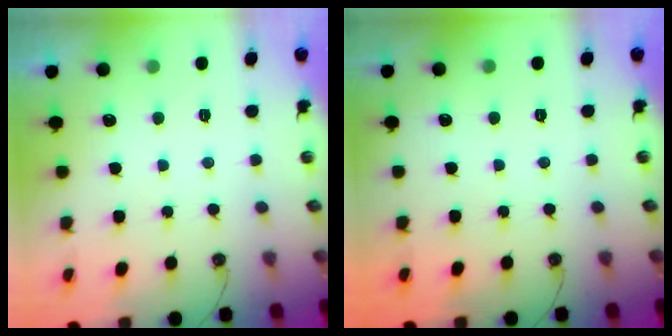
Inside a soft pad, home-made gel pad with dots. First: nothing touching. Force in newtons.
{"total": 0.0}